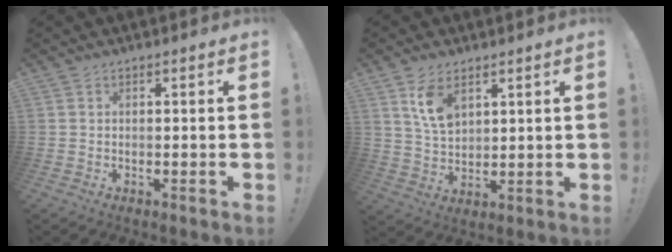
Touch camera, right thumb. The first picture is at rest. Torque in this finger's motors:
{"motor_torque": [0.02, 0.09, 0.24, 0.14, 0.02]}